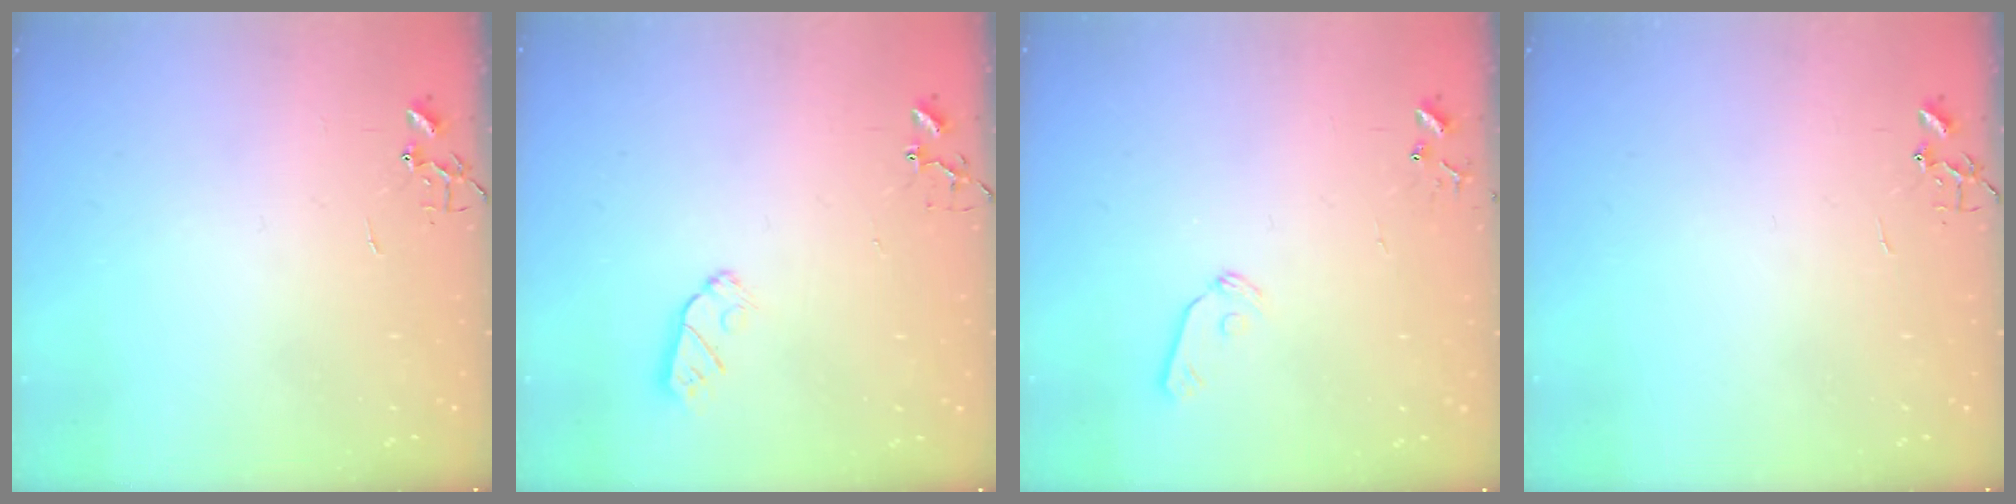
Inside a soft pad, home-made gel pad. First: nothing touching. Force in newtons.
{"total": 5.5, "press": 5.4, "slide": 0.8}
{"total": 7.3, "press": 7.3, "slide": 0.7}
{"total": 0.0}